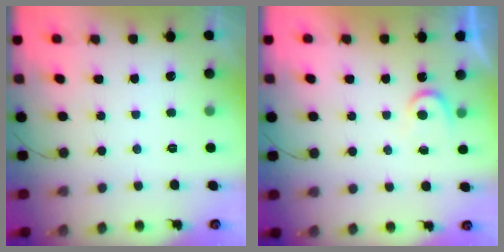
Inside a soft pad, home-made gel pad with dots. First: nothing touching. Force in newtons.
{"total": 3.7, "press": 3.7, "slide": 0.4}